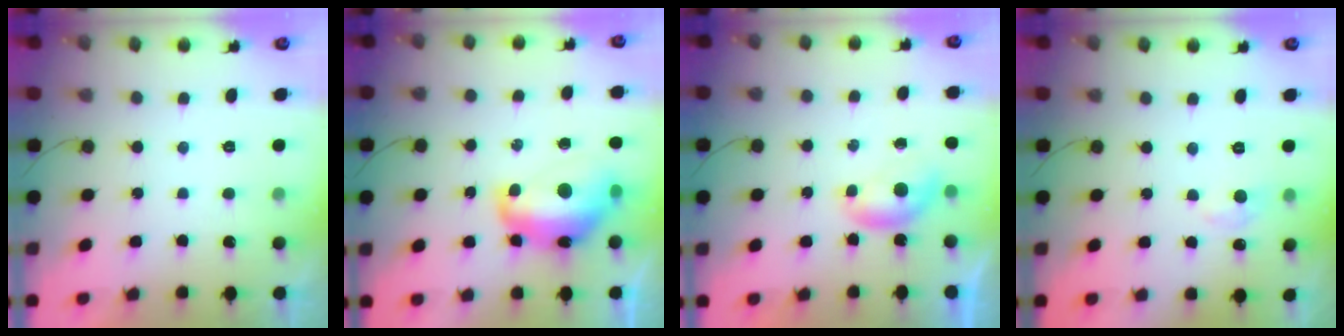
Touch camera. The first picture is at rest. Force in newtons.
{"total": 15.0, "press": 15.0, "slide": 1.1}
{"total": 5.1, "press": 5.1, "slide": 0.6}
{"total": 5.7, "press": 5.6, "slide": 0.8}